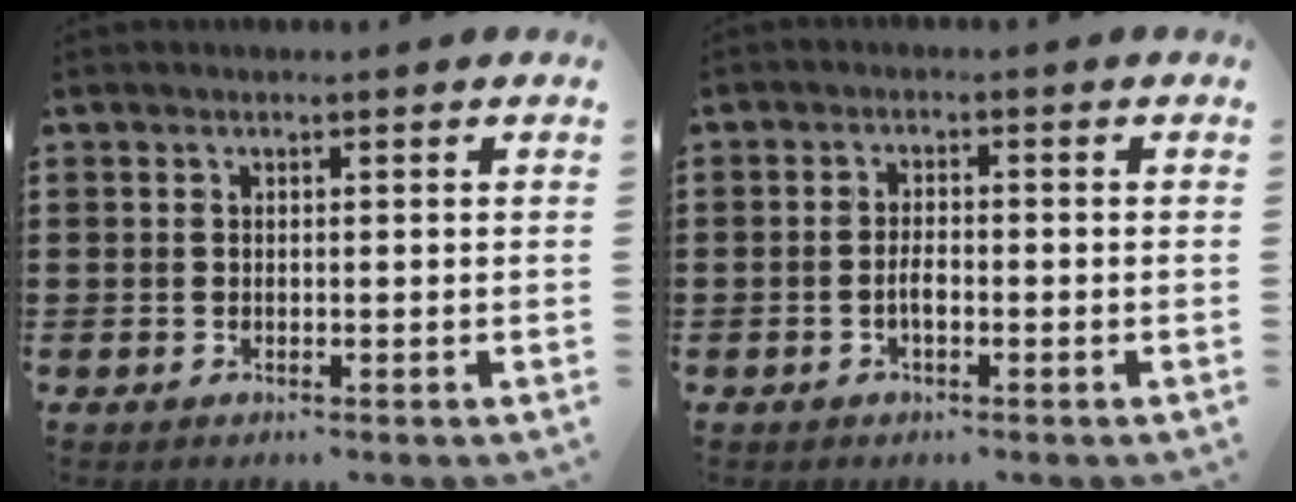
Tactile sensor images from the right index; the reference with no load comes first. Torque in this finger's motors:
{"motor_torque": [2.14, 0.00, 0.04, 0.01]}